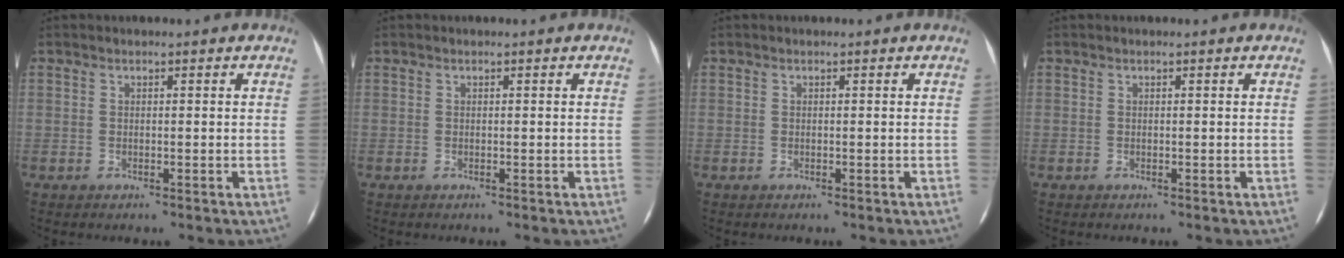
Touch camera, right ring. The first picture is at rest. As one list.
[{"total": 0.0}, {"total": 0.0}, {"total": 0.0}]